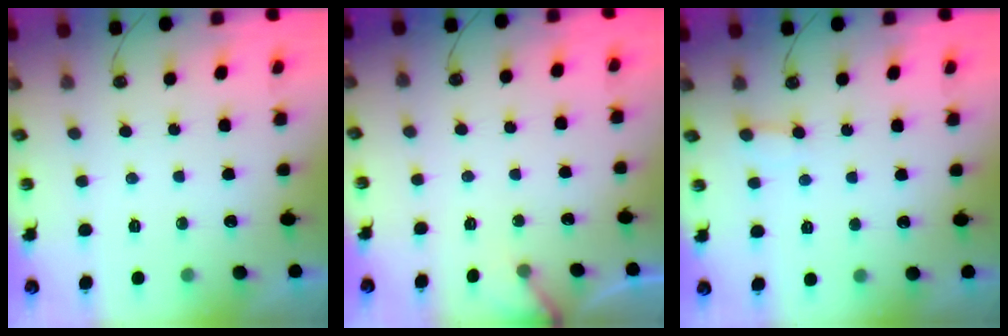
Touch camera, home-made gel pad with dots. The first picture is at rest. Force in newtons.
{"total": 3.0, "press": 3.0, "slide": 0.3}
{"total": 3.2, "press": 3.2, "slide": 0.2}